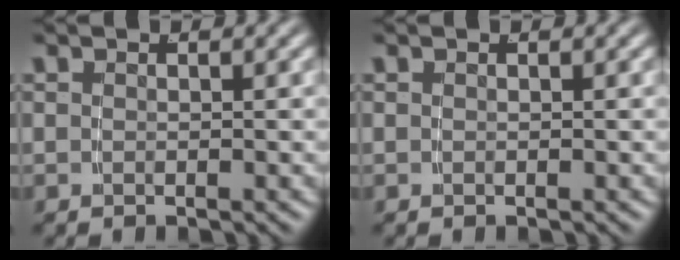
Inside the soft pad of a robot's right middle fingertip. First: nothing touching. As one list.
[{"total": 0.0}]